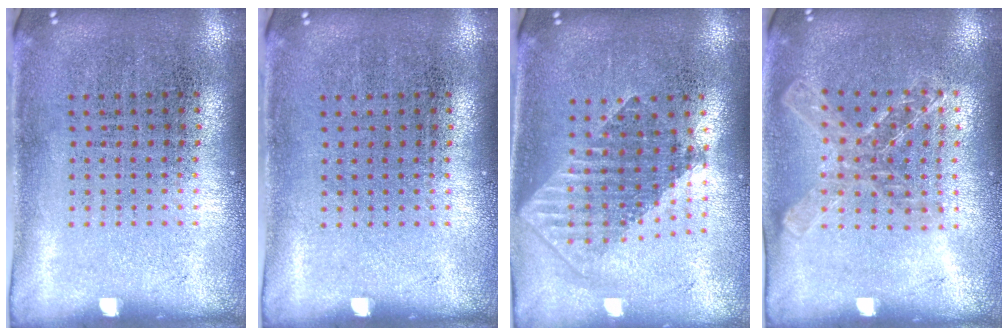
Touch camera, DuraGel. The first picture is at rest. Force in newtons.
{"total": 0.0}
{"total": 1.8, "press": 1.4, "slide": 1.1}
{"total": 1.4, "press": 1.3, "slide": 0.4}